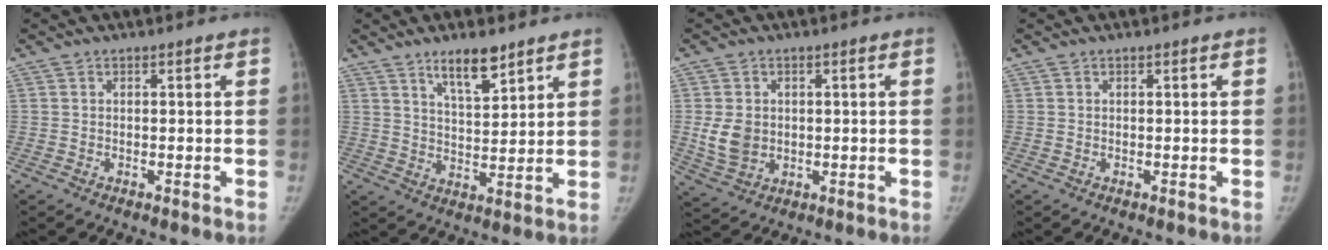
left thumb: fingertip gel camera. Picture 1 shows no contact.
{"total": 7.9, "force": [5.6, 2.4, 5.0], "torque": [-0.067, -0.040, 0.098]}
{"total": 6.2, "force": [0.3, 4.9, 3.7], "torque": [-0.059, -0.006, 0.016]}
{"total": 0.0}